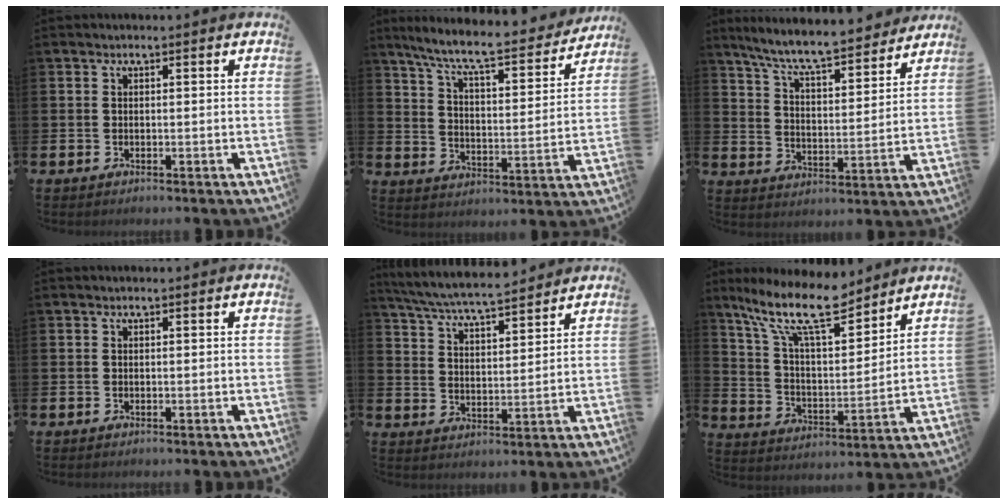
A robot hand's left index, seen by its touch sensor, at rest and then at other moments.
{"total": 8.9, "force": [7.9, 1.1, 3.9], "torque": [-0.104, -0.052, 0.132]}
{"total": 8.6, "force": [8.0, 0.9, 3.0], "torque": [-0.086, -0.056, 0.139]}
{"total": 0.0}
{"total": 6.8, "force": [6.5, 0.5, 1.9], "torque": [-0.065, -0.039, 0.115]}
{"total": 13.3, "force": [10.7, 3.6, 7.1], "torque": [-0.154, -0.055, 0.186]}